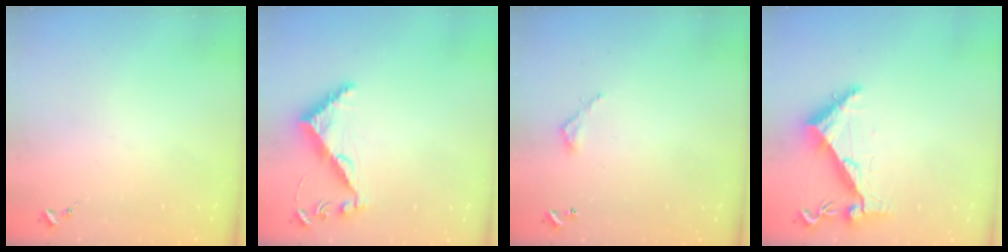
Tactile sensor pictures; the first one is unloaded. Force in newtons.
{"total": 8.0, "press": 8.0, "slide": 0.5}
{"total": 3.9, "press": 3.9, "slide": 0.3}
{"total": 6.4, "press": 6.4, "slide": 0.5}